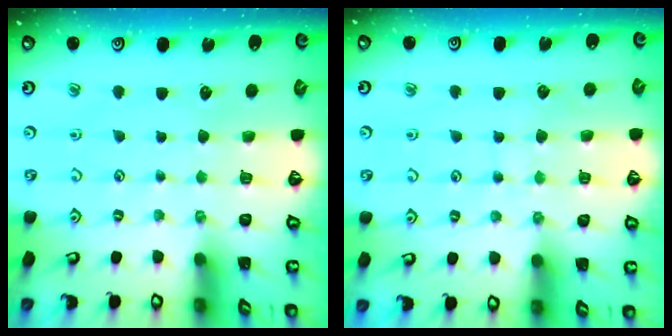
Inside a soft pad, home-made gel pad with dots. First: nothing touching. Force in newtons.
{"total": 6.6, "press": 6.5, "slide": 0.6}